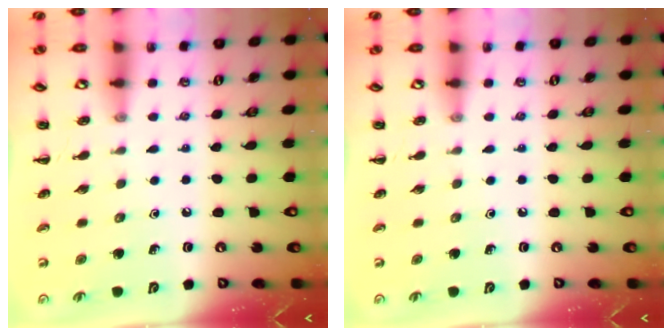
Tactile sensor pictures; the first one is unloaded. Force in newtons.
{"total": 0.0}